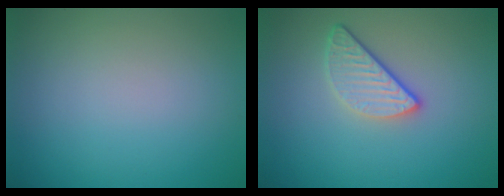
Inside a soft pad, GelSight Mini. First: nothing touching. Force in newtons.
{"total": 2.9, "press": 2.3, "slide": 1.7}